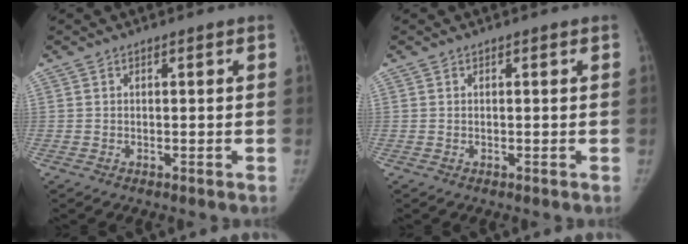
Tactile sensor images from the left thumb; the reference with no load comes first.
{"total": 0.0}